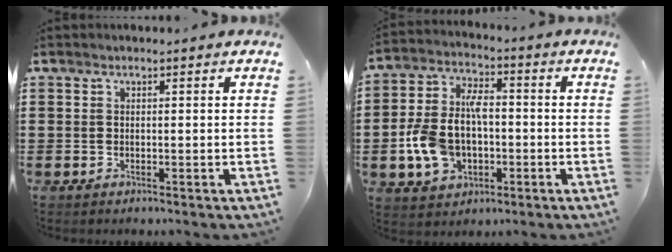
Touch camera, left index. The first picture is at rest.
{"total": 10.4, "force": [-1.5, 7.0, 7.6], "torque": [-0.187, 0.012, -0.030]}